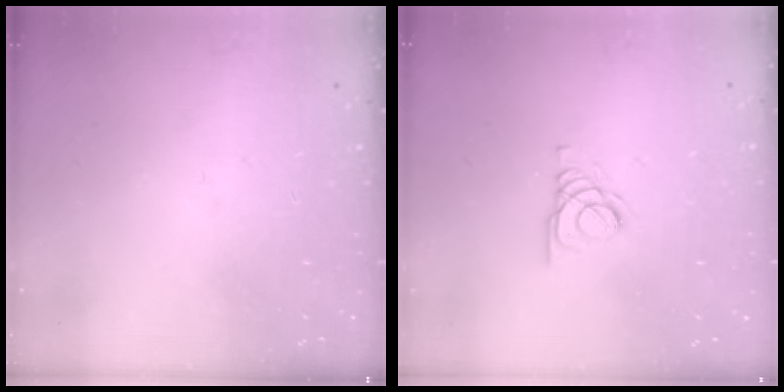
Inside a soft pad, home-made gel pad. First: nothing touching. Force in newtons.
{"total": 1.6, "press": 1.6, "slide": 0.2}